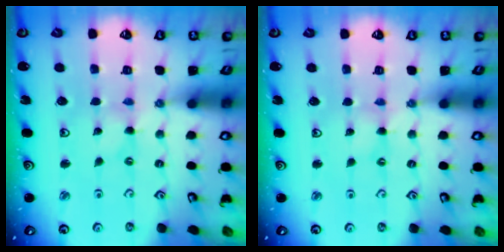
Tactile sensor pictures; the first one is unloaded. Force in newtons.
{"total": 0.8, "press": 0.7, "slide": 0.3}